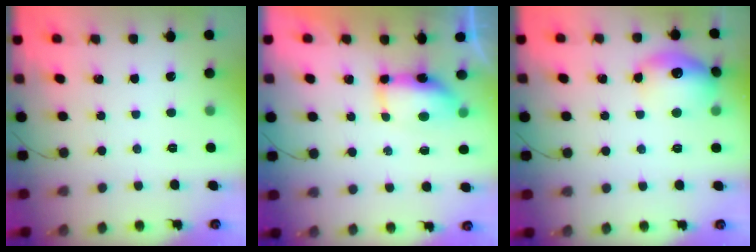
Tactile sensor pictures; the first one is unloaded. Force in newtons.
{"total": 7.4, "press": 7.3, "slide": 1.6}
{"total": 14.8, "press": 14.8, "slide": 1.0}